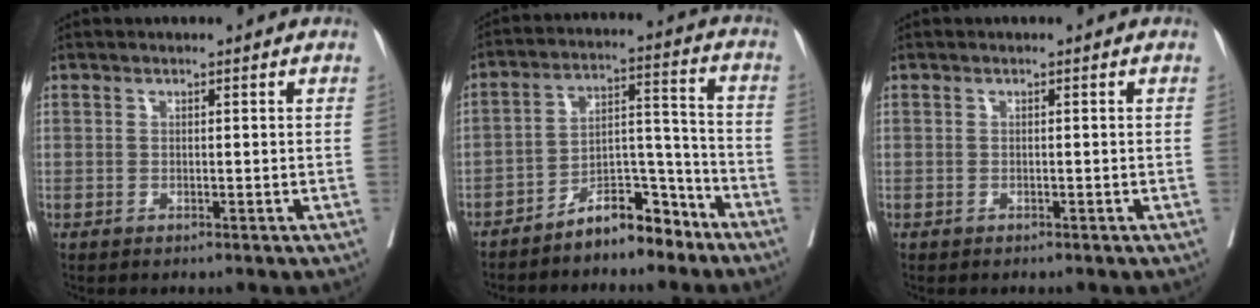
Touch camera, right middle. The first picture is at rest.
{"total": 8.9, "force": [-7.2, 3.1, 4.2], "torque": [-0.069, 0.034, -0.125]}
{"total": 0.0}